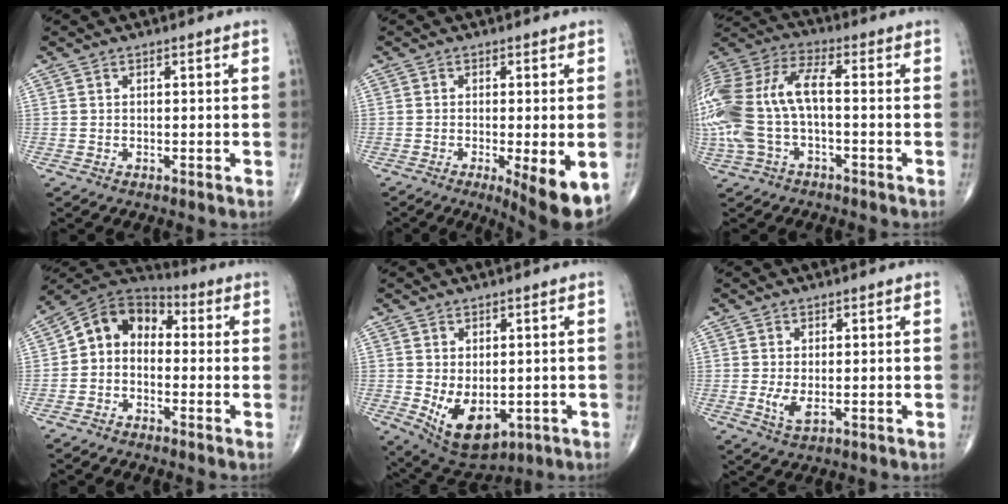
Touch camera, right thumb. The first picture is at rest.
{"total": 10.0, "force": [-3.8, 2.2, 9.0], "torque": [-0.124, -0.022, -0.053]}
{"total": 19.4, "force": [-2.1, 9.5, 16.8], "torque": [-0.405, 0.036, -0.039]}
{"total": 9.3, "force": [-0.6, 7.2, 5.8], "torque": [-0.075, 0.045, -0.032]}
{"total": 10.0, "force": [-1.7, 5.9, 7.9], "torque": [-0.117, -0.011, -0.002]}
{"total": 3.1, "force": [-0.2, 1.2, 2.9], "torque": [-0.061, -0.010, 0.000]}